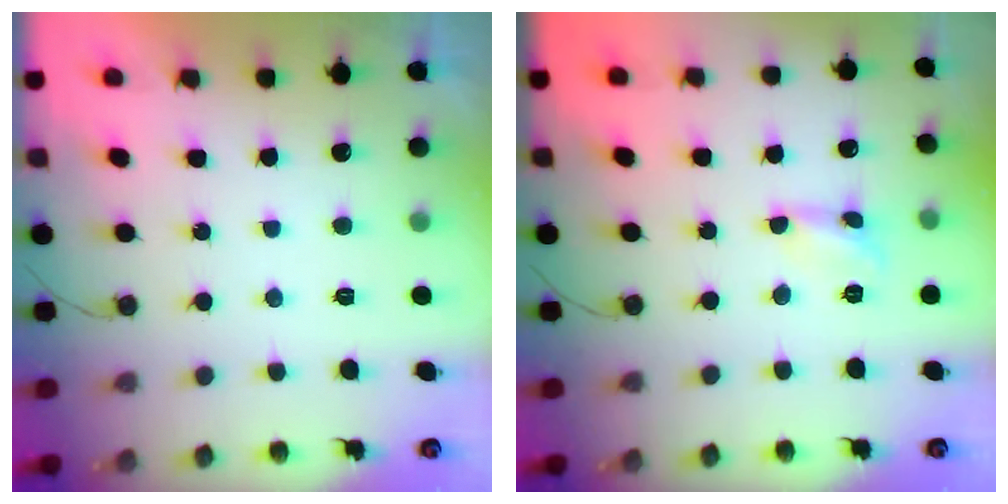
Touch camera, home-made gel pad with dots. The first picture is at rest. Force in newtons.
{"total": 2.0, "press": 2.0, "slide": 0.2}